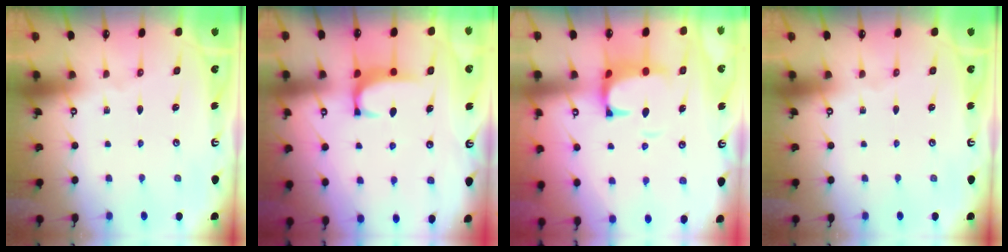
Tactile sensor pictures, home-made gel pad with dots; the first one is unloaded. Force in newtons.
{"total": 1.9, "press": 1.8, "slide": 0.5}
{"total": 2.6, "press": 2.3, "slide": 1.2}
{"total": 0.0}